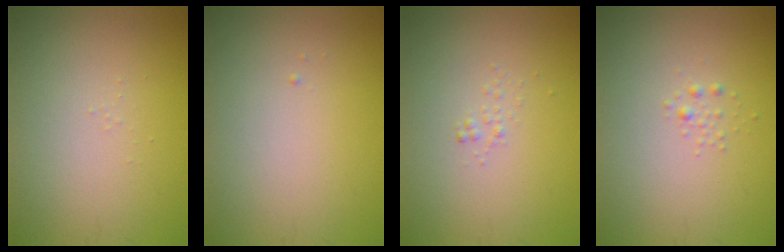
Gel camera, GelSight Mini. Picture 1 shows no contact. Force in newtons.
{"total": 0.0}
{"total": 0.5, "press": 0.5, "slide": 0.0}
{"total": 0.6, "press": 0.6, "slide": 0.0}